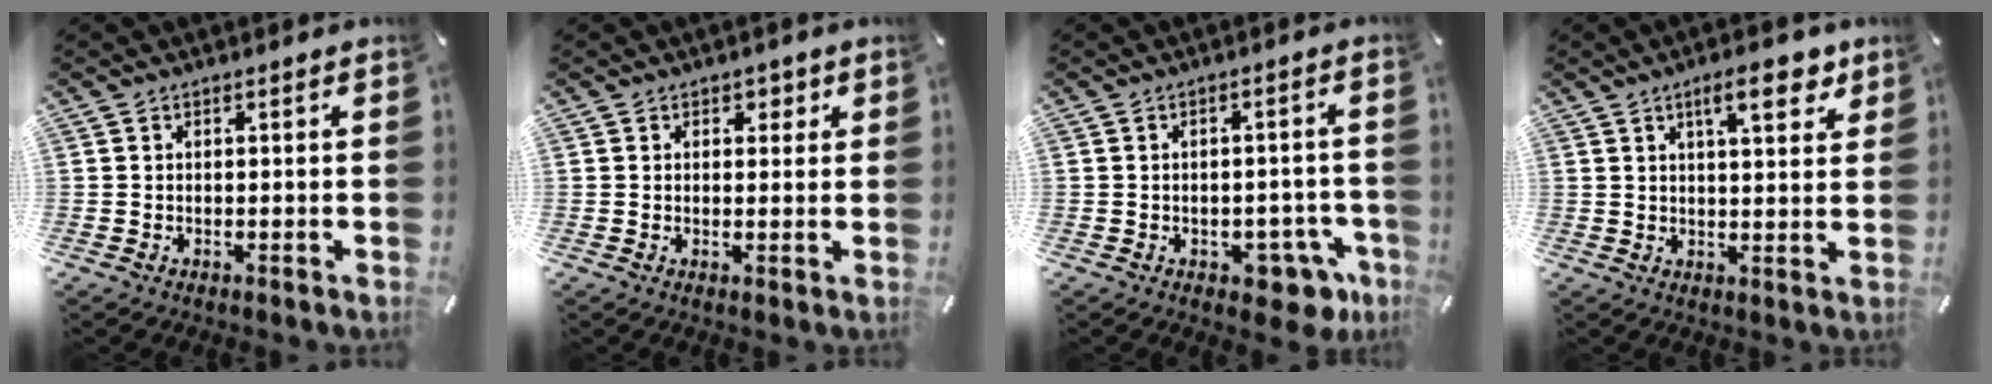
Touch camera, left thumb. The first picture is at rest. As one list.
[{"total": 2.3, "force": [1.0, 1.9, 0.8], "torque": [0.005, -0.005, 0.010]}, {"total": 7.1, "force": [-3.4, 3.8, 4.9], "torque": [-0.051, 0.008, -0.056]}, {"total": 9.3, "force": [5.0, 3.2, 7.1], "torque": [-0.101, -0.016, 0.080]}]